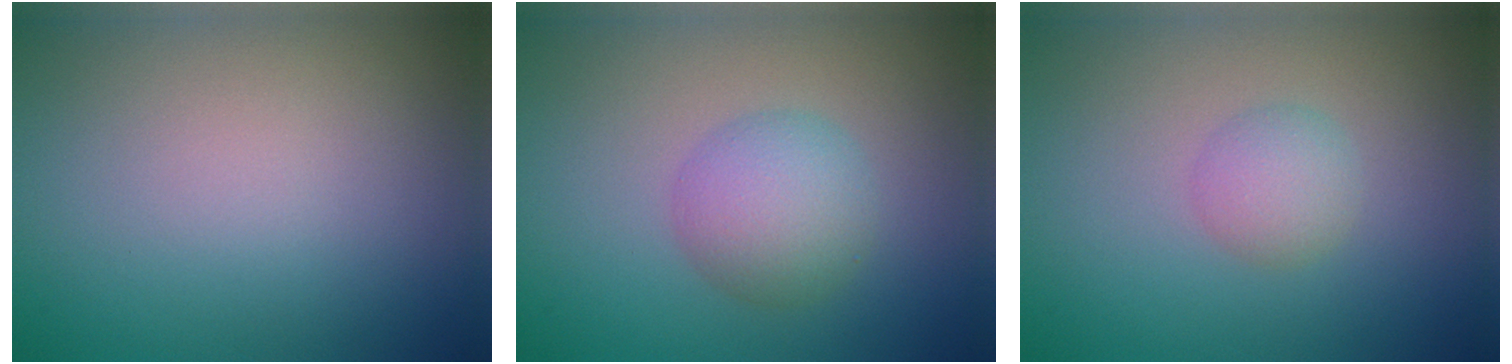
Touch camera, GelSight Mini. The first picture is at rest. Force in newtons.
{"total": 3.8, "press": 3.8, "slide": 0.0}
{"total": 1.9, "press": 1.9, "slide": 0.0}